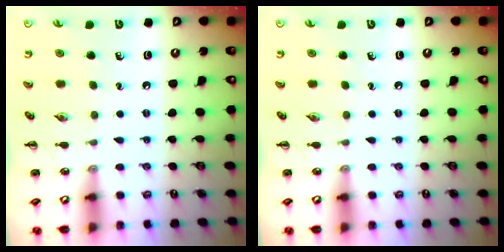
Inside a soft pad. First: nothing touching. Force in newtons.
{"total": 0.0}